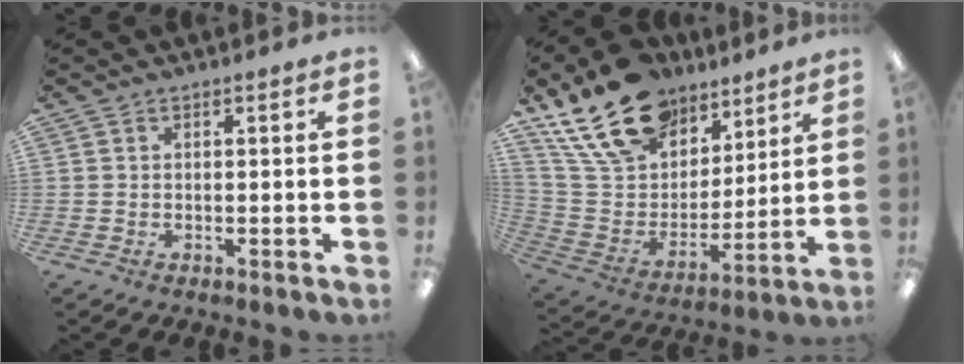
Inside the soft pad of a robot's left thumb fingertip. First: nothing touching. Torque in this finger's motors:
{"motor_torque": [0.51, 0.51, 1.39, -1.38, 0.16]}